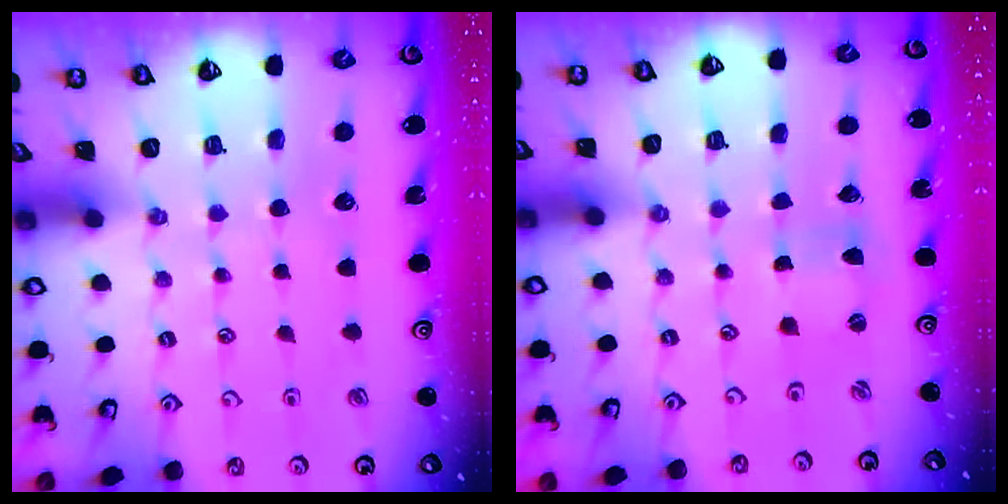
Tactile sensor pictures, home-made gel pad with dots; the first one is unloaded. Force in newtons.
{"total": 0.0}